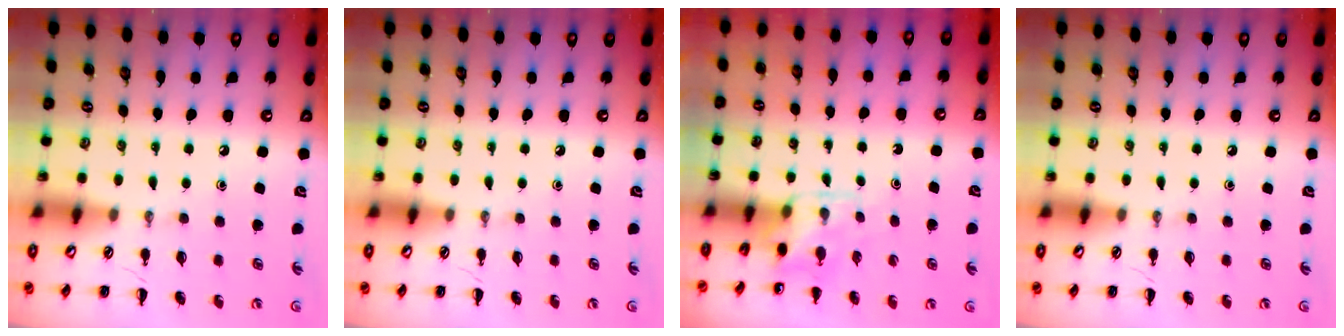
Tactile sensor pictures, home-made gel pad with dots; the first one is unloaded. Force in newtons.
{"total": 0.0}
{"total": 3.4, "press": 3.2, "slide": 1.1}
{"total": 0.0}